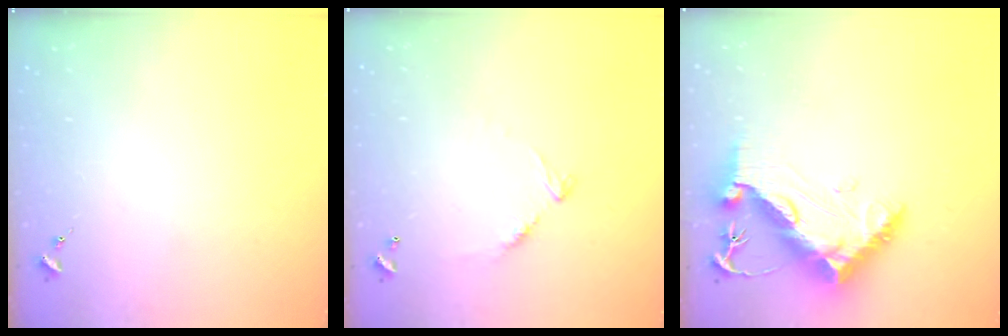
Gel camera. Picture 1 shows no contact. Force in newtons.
{"total": 8.8, "press": 8.8, "slide": 0.7}
{"total": 14.8, "press": 14.7, "slide": 1.3}